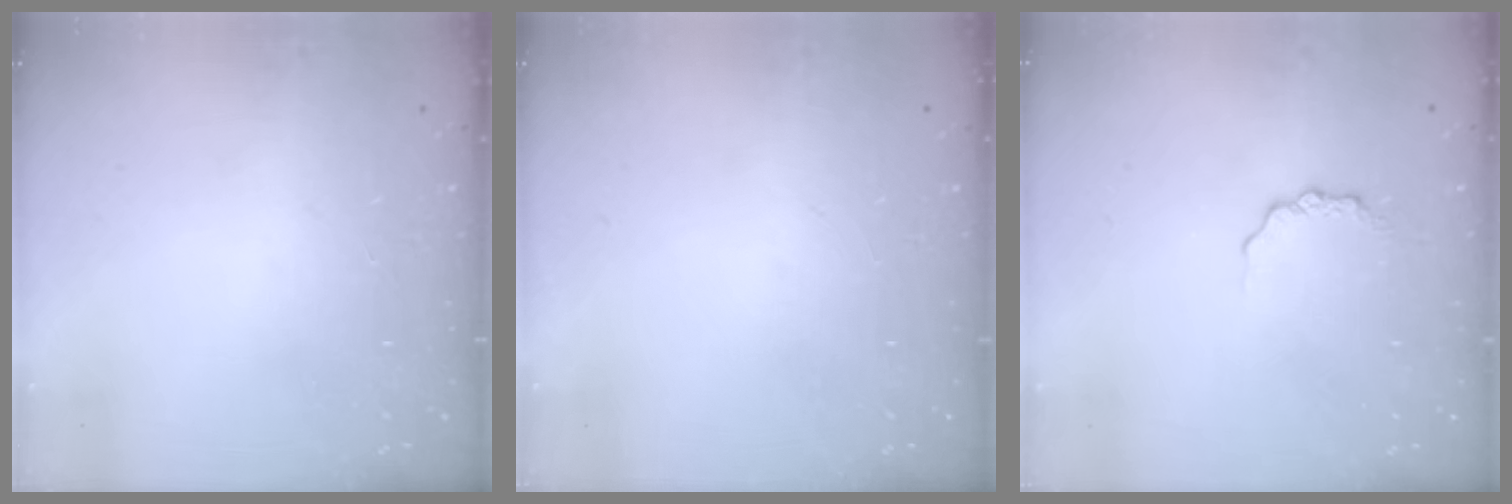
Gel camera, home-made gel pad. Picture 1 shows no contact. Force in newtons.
{"total": 0.0}
{"total": 2.6, "press": 2.6, "slide": 0.4}